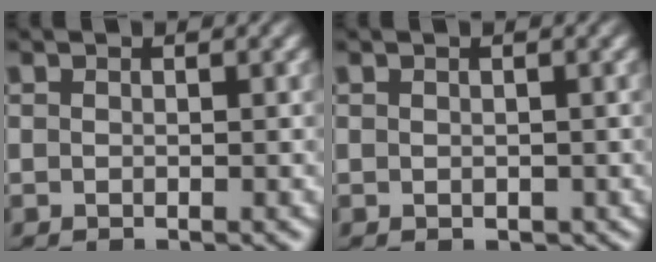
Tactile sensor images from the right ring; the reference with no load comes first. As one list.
[{"total": 1.0, "force": [-0.5, 0.9, 0.1], "torque": [0.001, -0.008, -0.001]}]